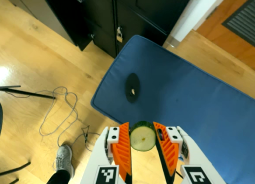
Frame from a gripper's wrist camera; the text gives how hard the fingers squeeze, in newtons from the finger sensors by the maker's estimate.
{"total": 9.7, "left": 9.5, "right": 9.9}